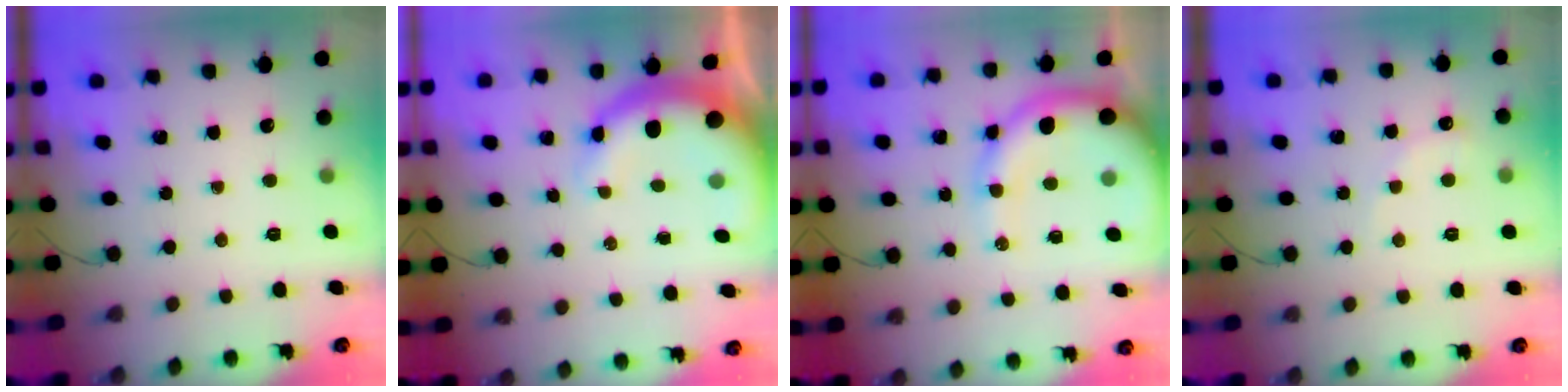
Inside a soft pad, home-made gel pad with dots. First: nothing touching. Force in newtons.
{"total": 8.8, "press": 8.6, "slide": 2.1}
{"total": 12.6, "press": 12.2, "slide": 3.0}
{"total": 4.6, "press": 4.5, "slide": 1.2}